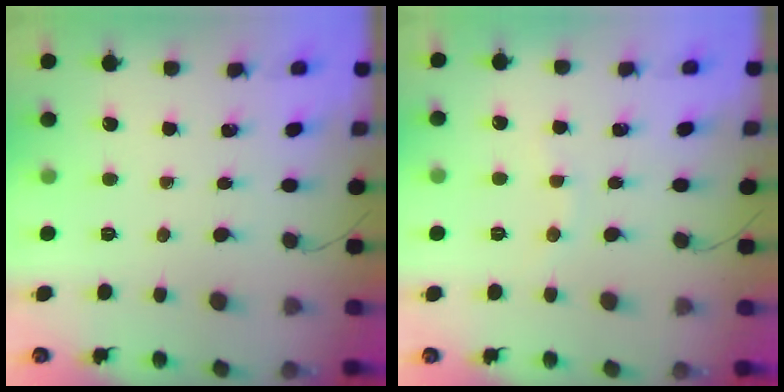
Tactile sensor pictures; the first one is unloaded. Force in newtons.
{"total": 2.7, "press": 2.6, "slide": 0.8}